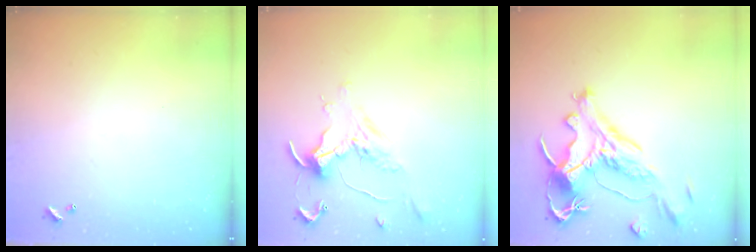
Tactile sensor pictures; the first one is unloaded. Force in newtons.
{"total": 1.1, "press": 1.0, "slide": 0.4}
{"total": 2.1, "press": 1.6, "slide": 1.3}